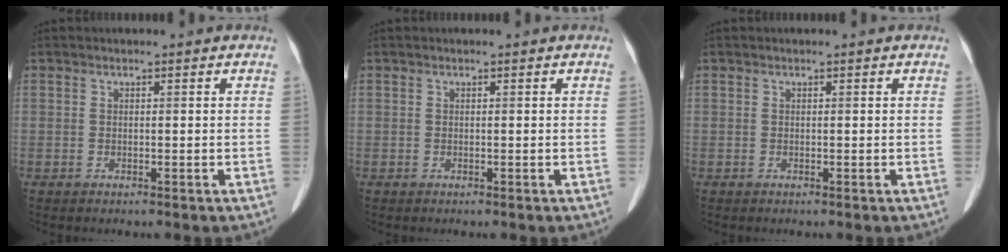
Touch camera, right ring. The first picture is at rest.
{"total": 0.0}
{"total": 0.0}